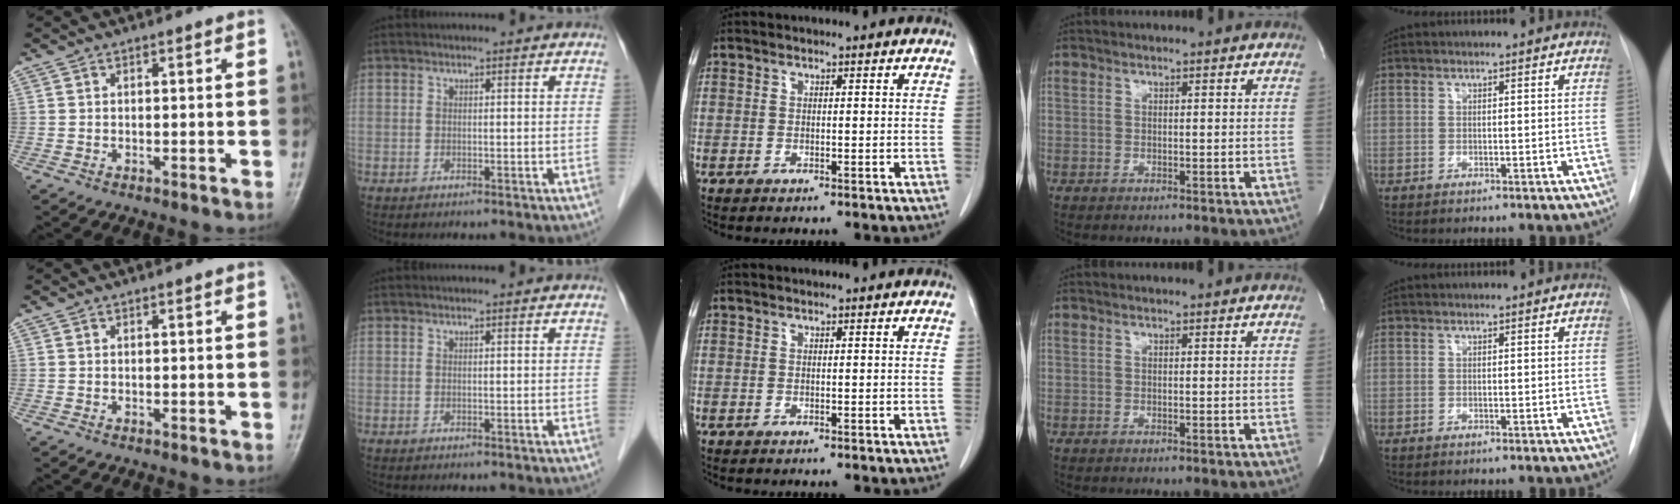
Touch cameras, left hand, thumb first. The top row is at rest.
{}